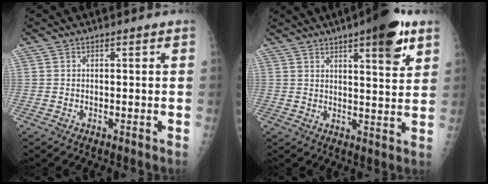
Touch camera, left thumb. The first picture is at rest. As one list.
[{"total": 11.9, "force": [6.8, 3.1, 9.3], "torque": [-0.110, -0.028, 0.089]}]